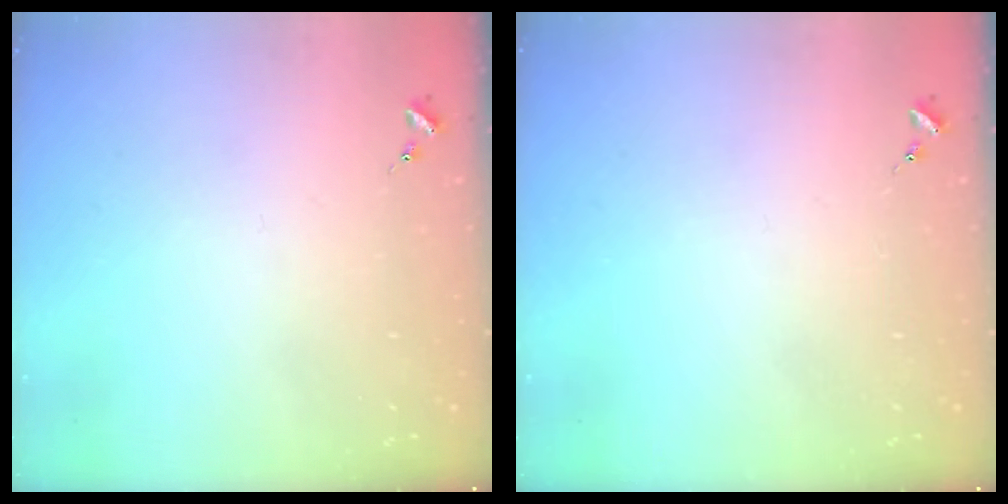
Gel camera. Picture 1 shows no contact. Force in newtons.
{"total": 0.0}